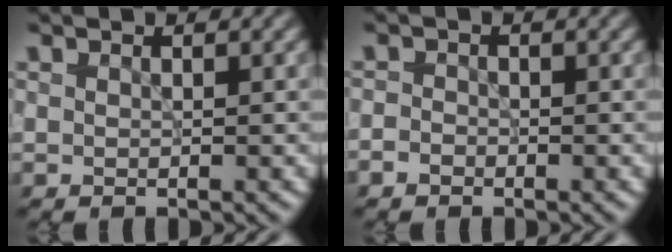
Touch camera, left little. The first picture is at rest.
{"total": 1.2, "force": [-0.7, 0.8, 0.4], "torque": [-0.005, 0.001, -0.016]}